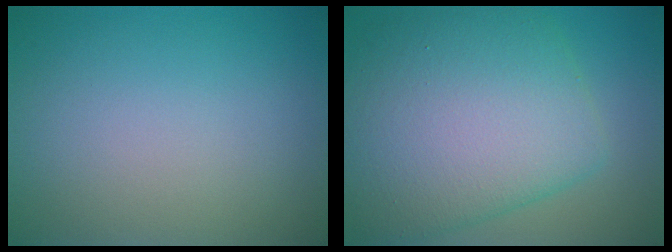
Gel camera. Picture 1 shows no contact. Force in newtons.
{"total": 10.3, "press": 10.3, "slide": 0.2}